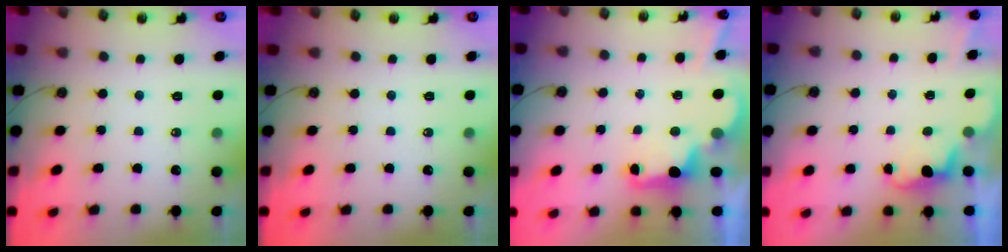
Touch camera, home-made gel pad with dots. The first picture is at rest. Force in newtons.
{"total": 0.0}
{"total": 2.7, "press": 2.6, "slide": 0.8}
{"total": 1.0, "press": 0.7, "slide": 0.8}